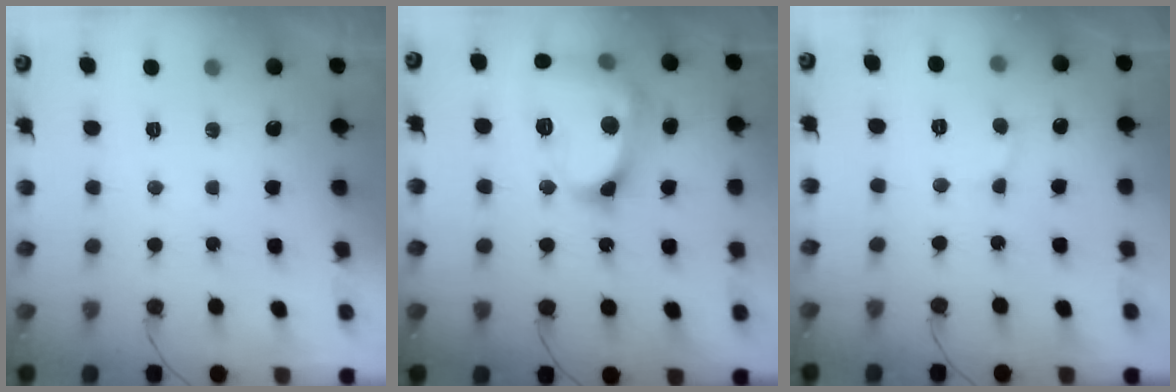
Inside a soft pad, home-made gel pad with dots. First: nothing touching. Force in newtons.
{"total": 22.5, "press": 22.4, "slide": 1.9}
{"total": 2.6, "press": 2.6, "slide": 0.2}